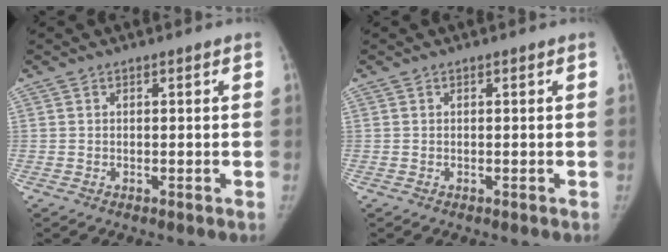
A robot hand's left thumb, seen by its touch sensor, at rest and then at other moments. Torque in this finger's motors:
{"motor_torque": [0.00, 0.00, 0.12, -0.12, 0.00]}